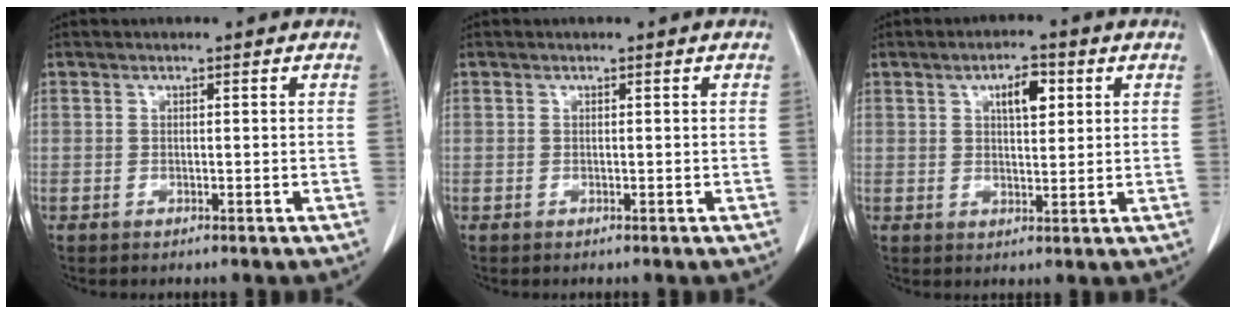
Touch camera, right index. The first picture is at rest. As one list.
[{"total": 0.0}, {"total": 4.9, "force": [1.9, 1.9, 4.1], "torque": [-0.067, 0.004, 0.031]}]